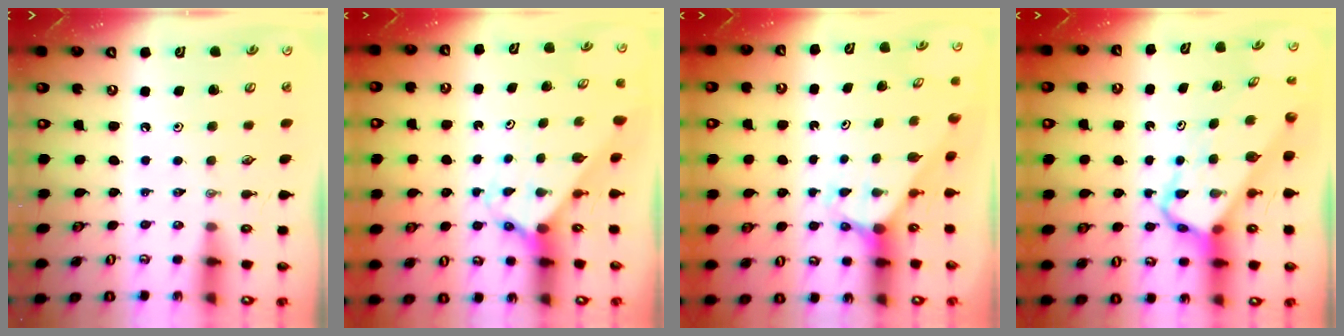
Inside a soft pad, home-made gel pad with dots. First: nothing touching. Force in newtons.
{"total": 2.2, "press": 2.2, "slide": 0.1}
{"total": 2.8, "press": 2.8, "slide": 0.2}
{"total": 6.6, "press": 6.6, "slide": 0.3}